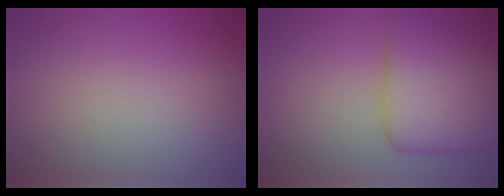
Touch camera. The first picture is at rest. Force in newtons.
{"total": 8.3, "press": 8.3, "slide": 0.2}